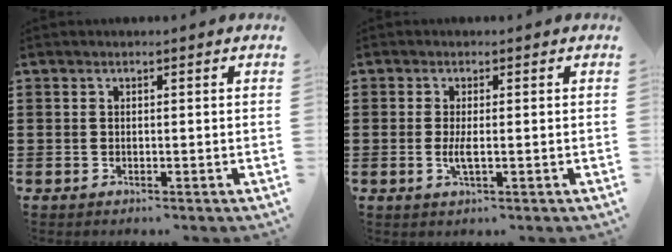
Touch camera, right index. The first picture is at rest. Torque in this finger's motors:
{"motor_torque": [2.14, 0.00, 0.28, 0.05]}